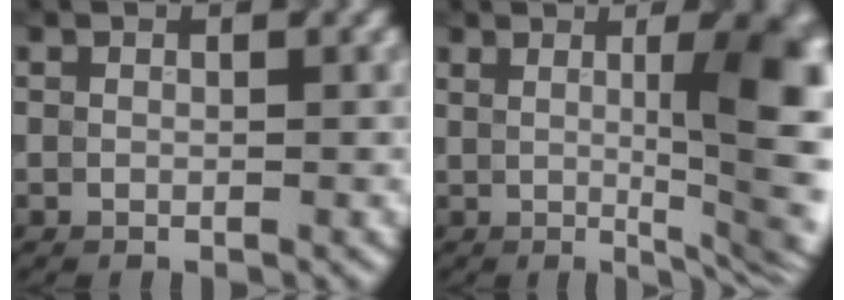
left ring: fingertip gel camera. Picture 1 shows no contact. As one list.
[{"total": 11.6, "force": [1.2, 3.5, 11.1], "torque": [-0.101, 0.008, 0.013]}]